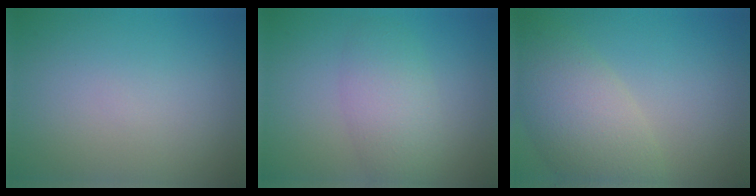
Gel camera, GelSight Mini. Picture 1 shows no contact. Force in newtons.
{"total": 2.4, "press": 2.4, "slide": 0.3}
{"total": 6.5, "press": 6.4, "slide": 0.4}